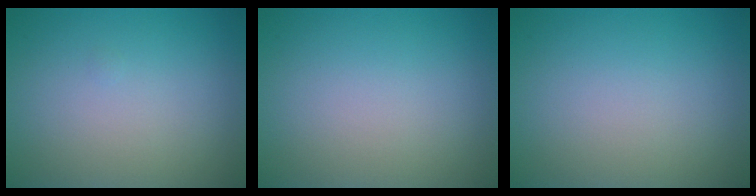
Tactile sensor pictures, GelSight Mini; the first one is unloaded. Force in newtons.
{"total": 0.0}
{"total": 0.0}